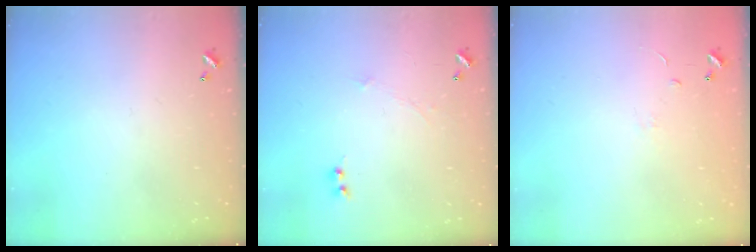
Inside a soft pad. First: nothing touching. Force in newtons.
{"total": 0.0}
{"total": 6.5, "press": 6.5, "slide": 0.6}